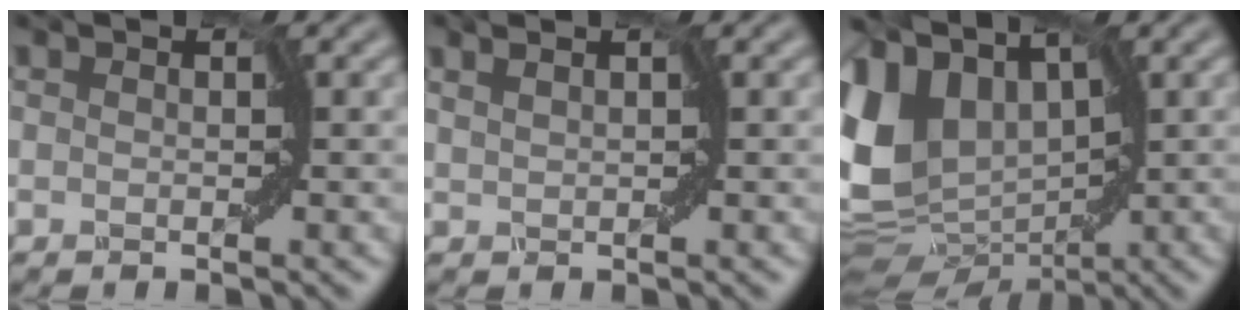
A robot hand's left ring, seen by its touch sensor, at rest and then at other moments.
{"total": 0.6, "force": [0.4, -0.5, -0.1], "torque": [-0.007, 0.004, 0.018]}
{"total": 10.2, "force": [1.8, 7.4, 6.8], "torque": [-0.182, 0.004, 0.042]}